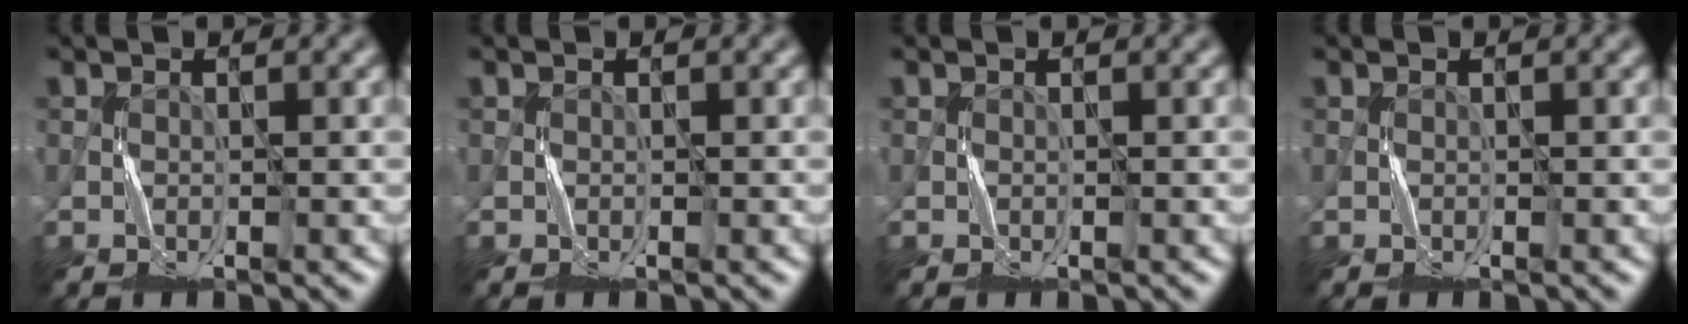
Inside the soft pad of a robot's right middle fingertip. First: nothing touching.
{"total": 0.0}
{"total": 0.0}
{"total": 0.0}